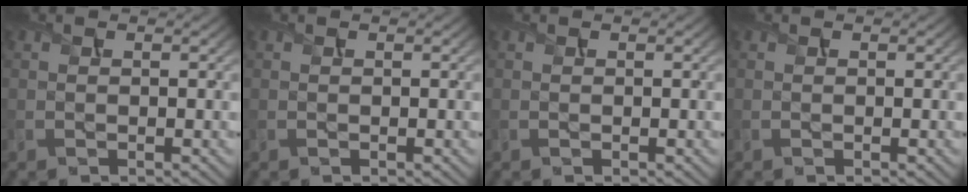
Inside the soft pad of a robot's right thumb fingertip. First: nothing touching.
{"total": 0.0}
{"total": 0.0}
{"total": 0.0}